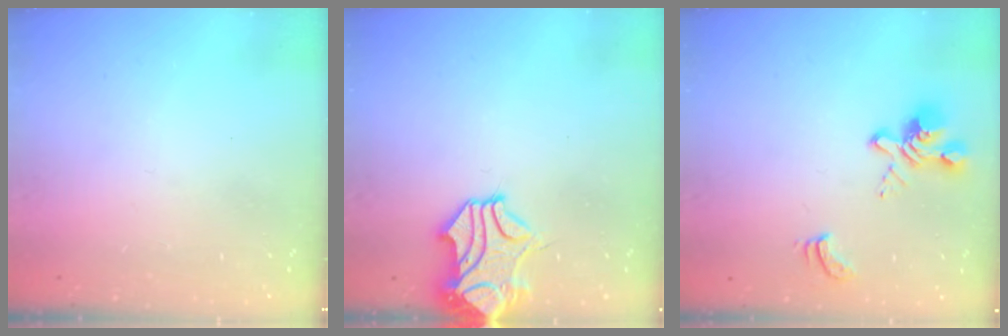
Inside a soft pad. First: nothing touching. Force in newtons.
{"total": 2.4, "press": 2.0, "slide": 1.3}
{"total": 4.0, "press": 3.7, "slide": 1.6}